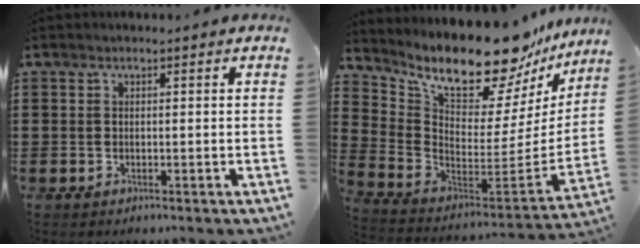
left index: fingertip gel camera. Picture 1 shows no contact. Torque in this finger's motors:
{"motor_torque": [2.14, 0.00, 1.05, 0.21]}